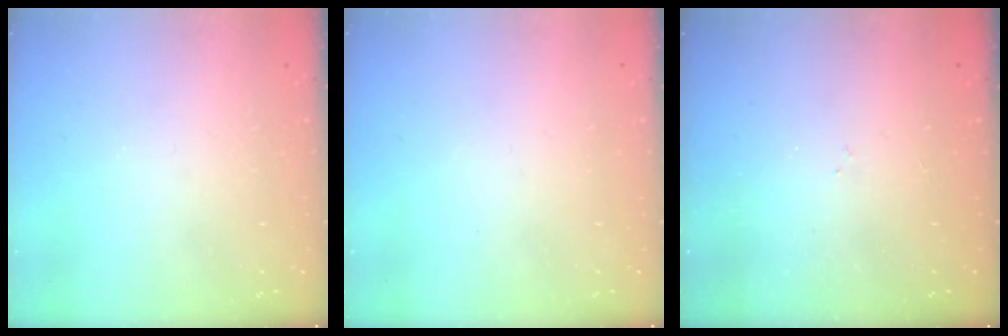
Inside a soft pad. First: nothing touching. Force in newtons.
{"total": 0.0}
{"total": 4.0, "press": 4.0, "slide": 0.5}